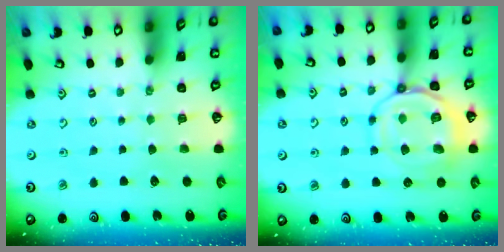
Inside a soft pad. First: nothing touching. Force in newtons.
{"total": 12.5, "press": 12.5, "slide": 1.2}